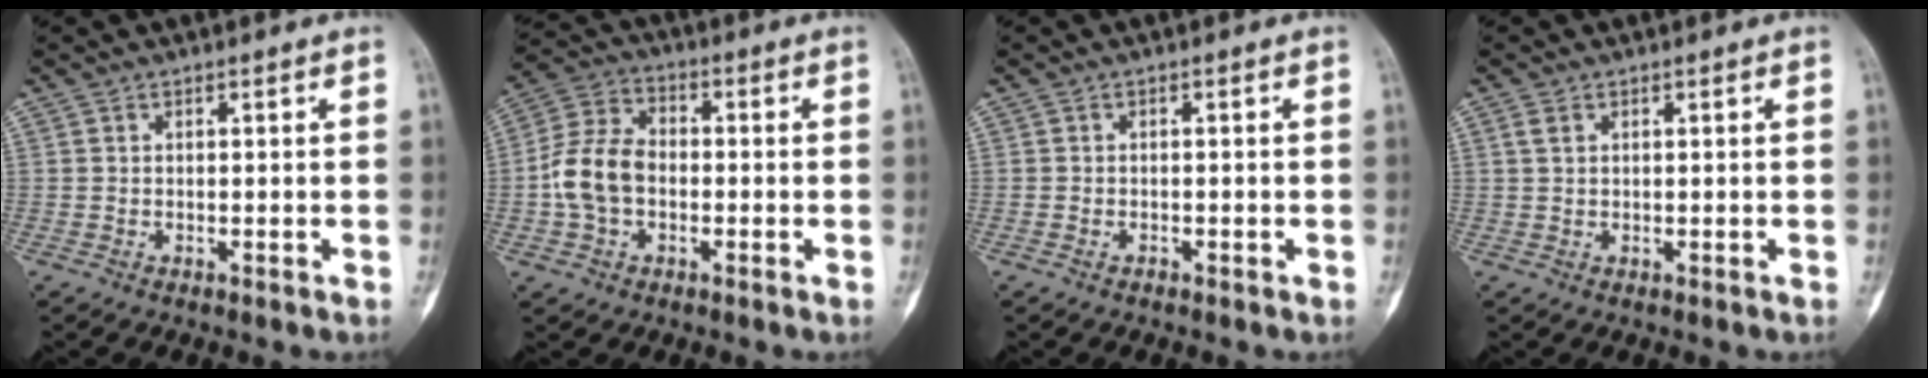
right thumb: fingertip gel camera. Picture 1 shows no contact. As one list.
[{"total": 10.3, "force": [-1.4, 7.3, 7.1], "torque": [-0.135, 0.031, -0.037]}, {"total": 0.6, "force": [-0.3, 0.4, 0.3], "torque": [-0.006, 0.005, -0.005]}, {"total": 1.6, "force": [0.7, 1.0, 1.0], "torque": [-0.023, 0.004, 0.016]}]